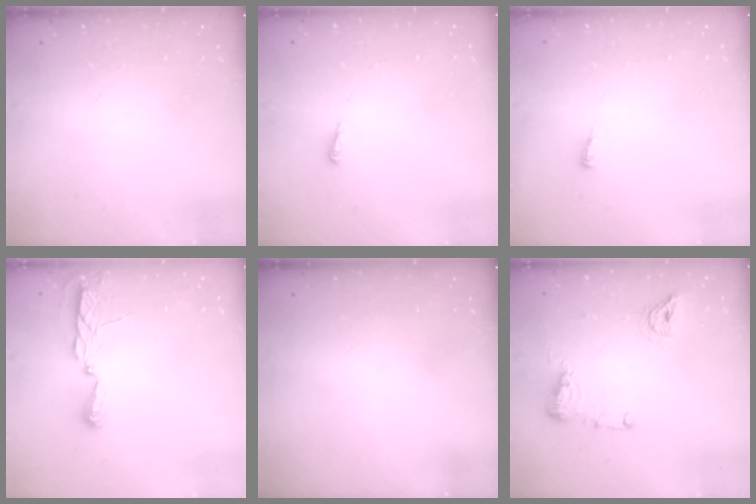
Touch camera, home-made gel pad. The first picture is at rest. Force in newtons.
{"total": 3.6, "press": 3.5, "slide": 0.6}
{"total": 4.9, "press": 4.9, "slide": 0.5}
{"total": 5.5, "press": 5.5, "slide": 0.6}
{"total": 0.0}
{"total": 8.9, "press": 8.7, "slide": 1.7}